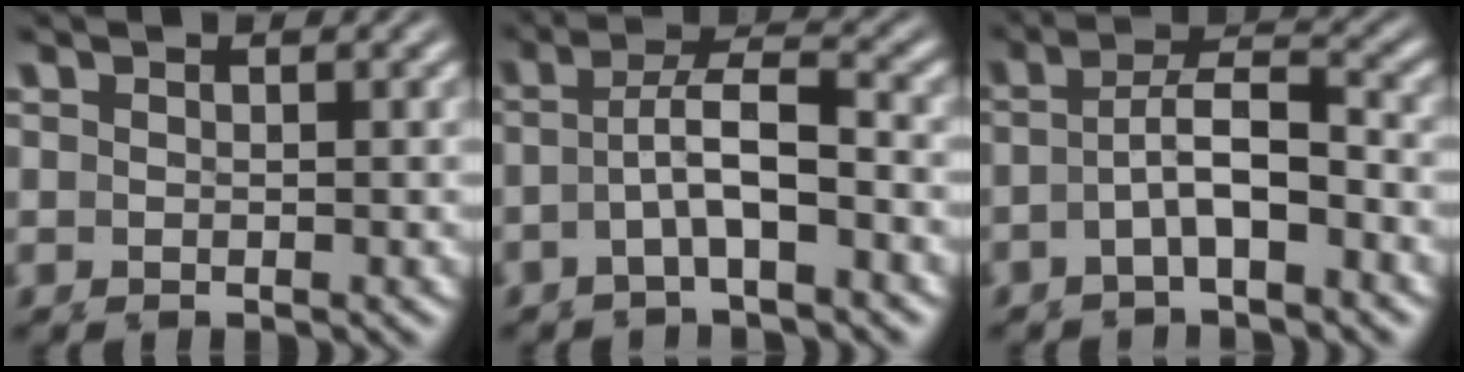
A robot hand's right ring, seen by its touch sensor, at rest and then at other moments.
{"total": 4.0, "force": [-0.4, 1.7, 3.6], "torque": [-0.065, -0.003, -0.008]}
{"total": 3.6, "force": [-0.8, 1.4, 3.2], "torque": [-0.058, -0.007, -0.012]}